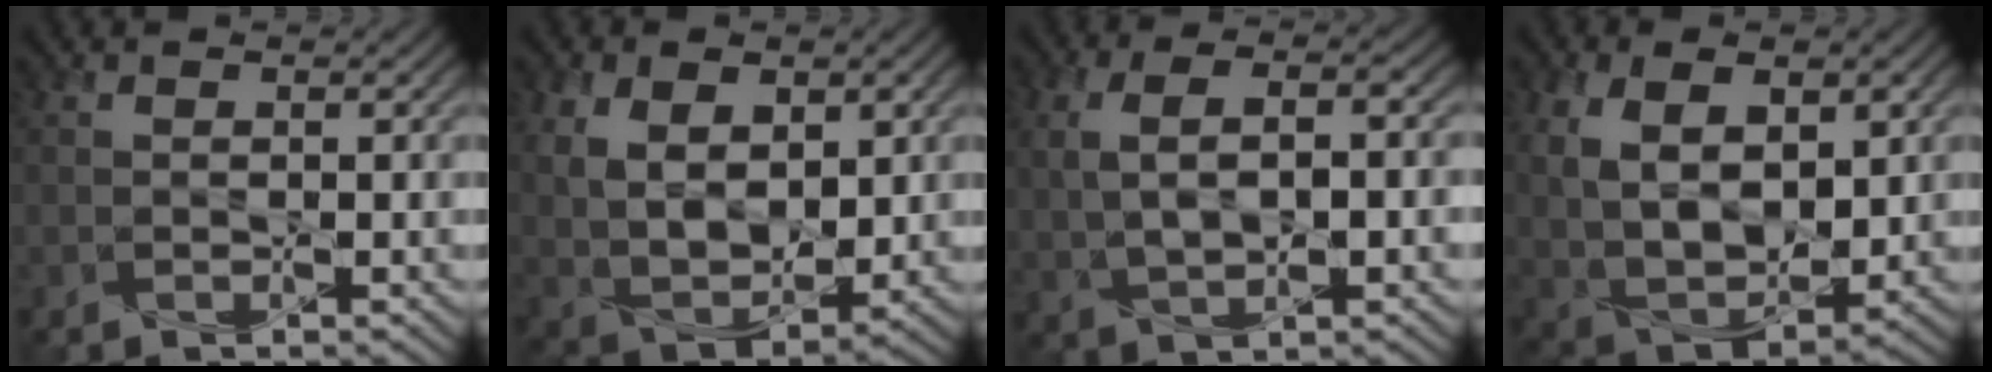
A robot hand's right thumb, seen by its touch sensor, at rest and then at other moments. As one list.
[{"total": 9.9, "force": [2.8, 6.3, 7.0], "torque": [-0.157, -0.008, 0.054]}, {"total": 7.5, "force": [0.3, 3.6, 6.6], "torque": [-0.148, 0.004, 0.012]}, {"total": 11.2, "force": [2.7, 6.8, 8.4], "torque": [-0.190, -0.009, 0.054]}]